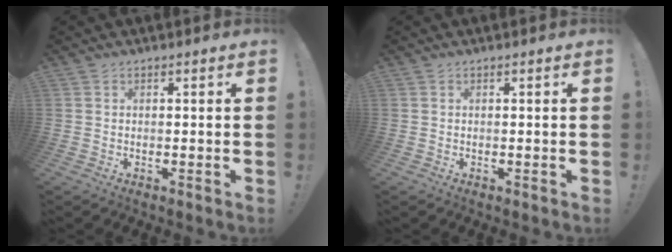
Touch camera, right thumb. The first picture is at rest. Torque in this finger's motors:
{"motor_torque": [0.00, 0.00, 0.00, 0.00, 0.00]}